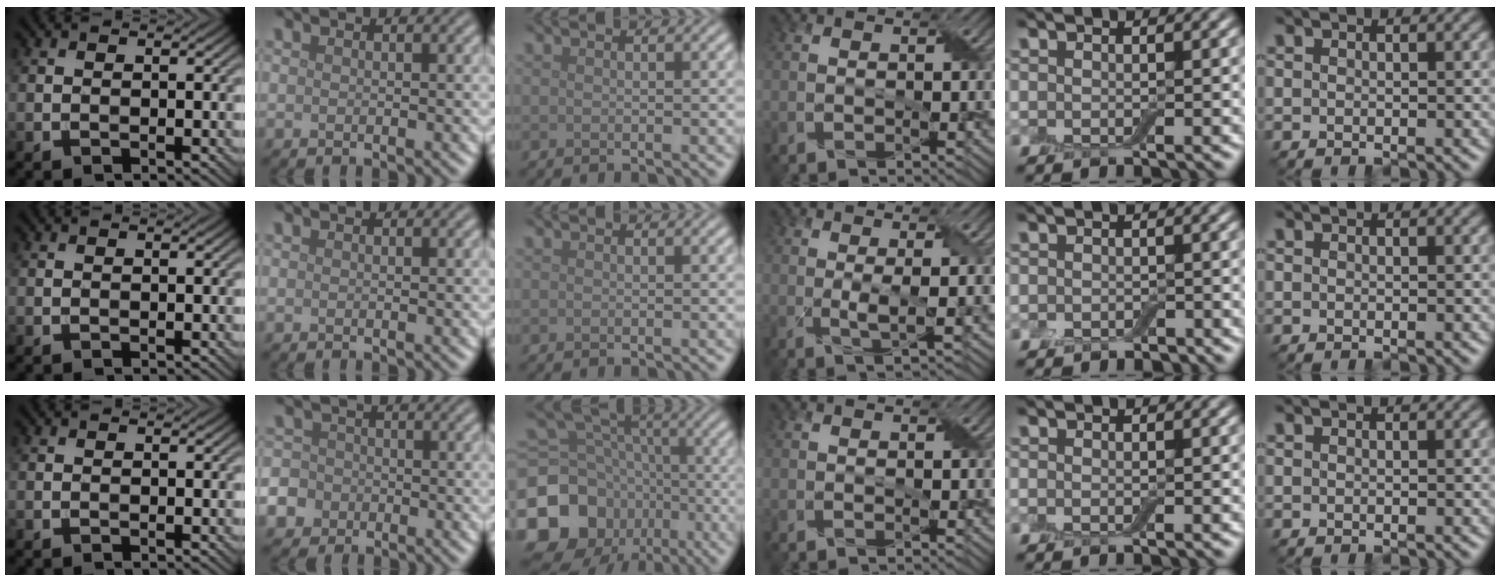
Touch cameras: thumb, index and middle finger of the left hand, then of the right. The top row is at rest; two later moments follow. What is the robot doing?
{"motion": "fold", "object": "aluminum foil"}